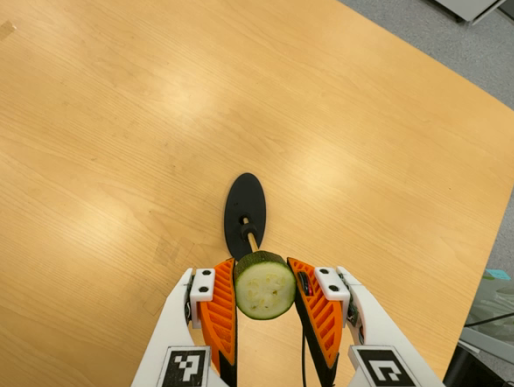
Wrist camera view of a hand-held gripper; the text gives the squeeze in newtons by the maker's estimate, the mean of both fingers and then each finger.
{"total": 12.0, "left": 11.2, "right": 12.8}